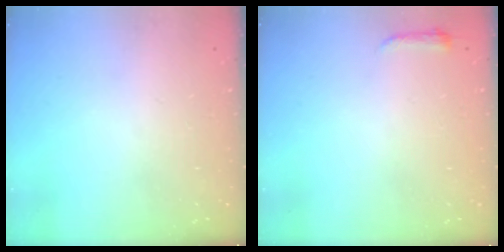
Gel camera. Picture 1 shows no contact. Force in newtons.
{"total": 3.0, "press": 2.9, "slide": 0.6}